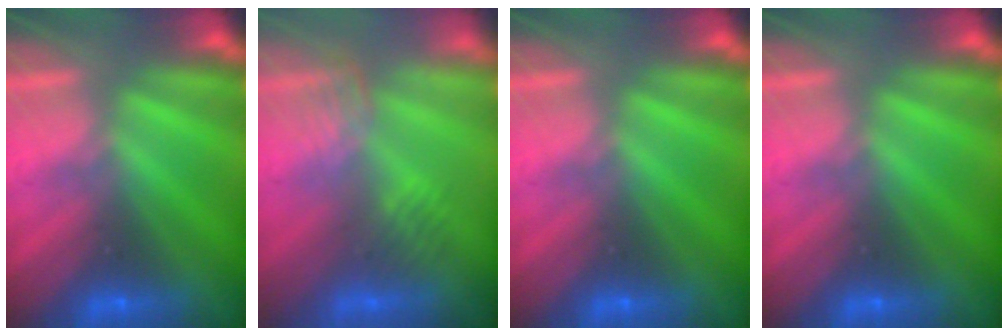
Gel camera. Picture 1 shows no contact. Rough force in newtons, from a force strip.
{"total": 2.8}
{"total": 0.0}
{"total": 0.0}